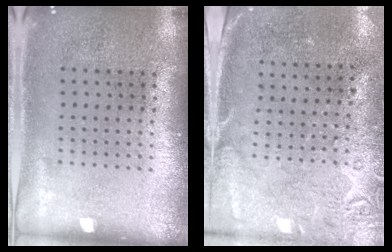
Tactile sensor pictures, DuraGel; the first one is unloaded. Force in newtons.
{"total": 2.7, "press": 2.2, "slide": 1.6}